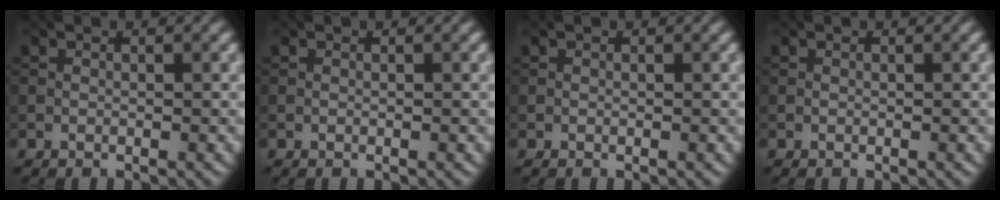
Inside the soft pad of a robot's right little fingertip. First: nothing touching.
{"total": 0.0}
{"total": 0.0}
{"total": 0.0}